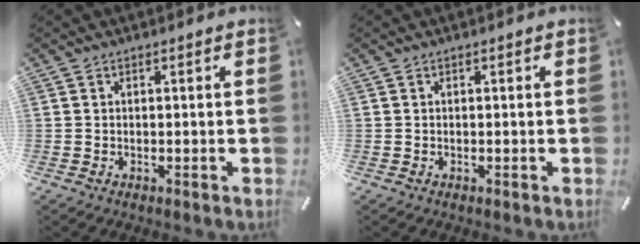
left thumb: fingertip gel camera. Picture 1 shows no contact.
{"total": 0.0}